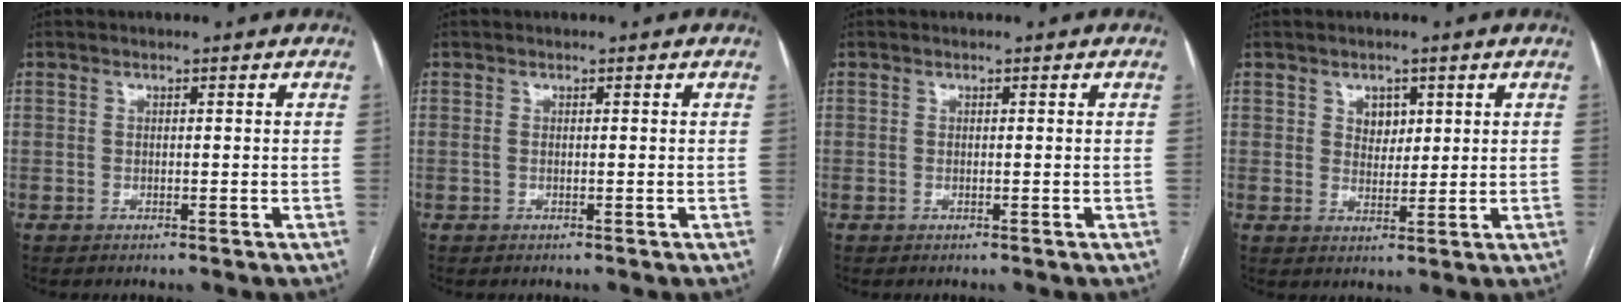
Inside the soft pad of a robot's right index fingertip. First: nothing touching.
{"total": 0.0}
{"total": 0.0}
{"total": 3.1, "force": [1.3, 2.3, 1.7], "torque": [-0.023, 0.002, 0.025]}